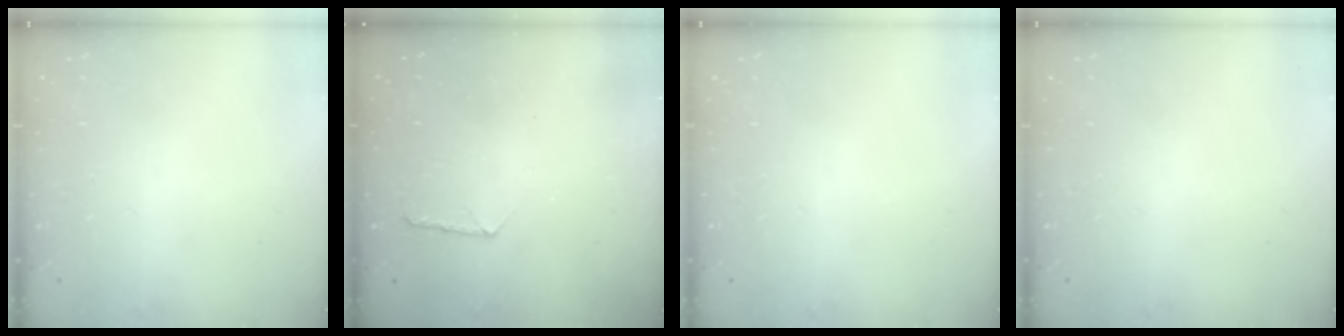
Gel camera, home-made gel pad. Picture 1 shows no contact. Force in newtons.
{"total": 7.2, "press": 7.2, "slide": 0.7}
{"total": 0.0}
{"total": 0.0}